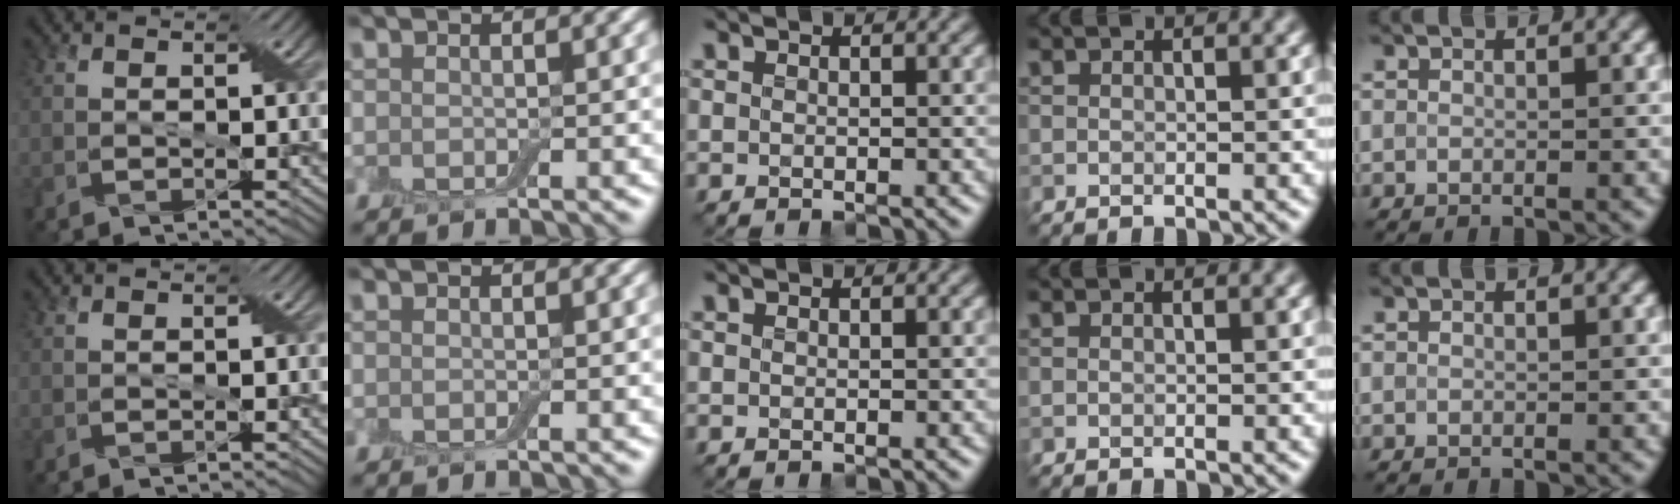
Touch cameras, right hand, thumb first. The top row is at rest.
{}